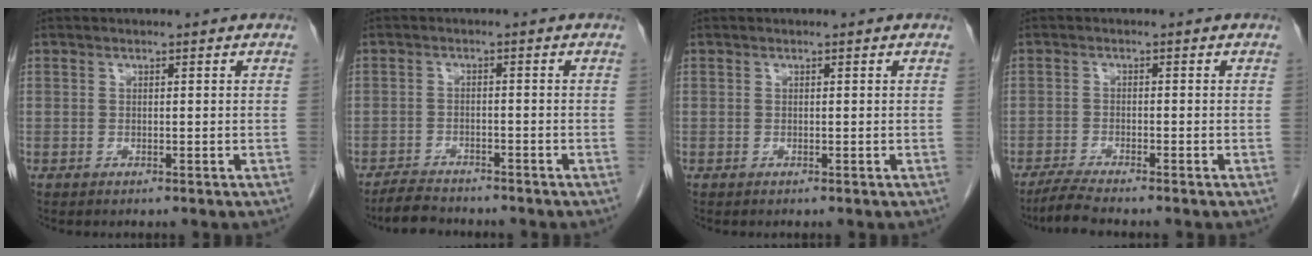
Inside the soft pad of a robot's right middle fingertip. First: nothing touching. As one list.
[{"total": 4.2, "force": [-3.9, 1.0, 0.9], "torque": [-0.020, -0.010, -0.070]}, {"total": 0.0}, {"total": 3.3, "force": [-3.0, -0.6, 1.4], "torque": [-0.036, -0.013, -0.062]}]